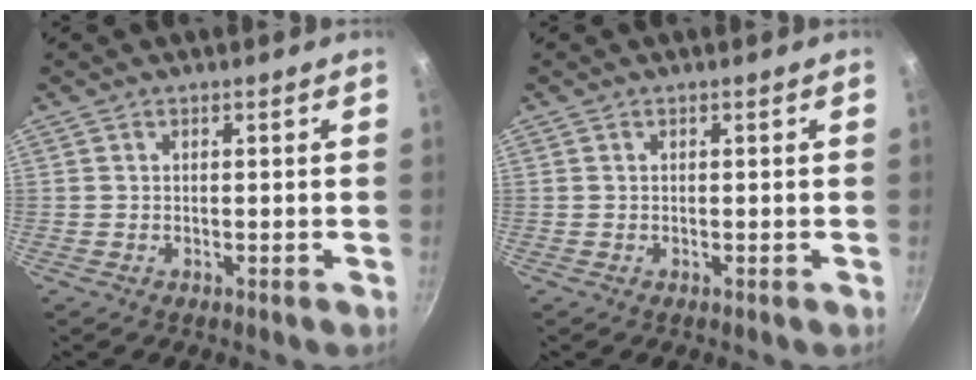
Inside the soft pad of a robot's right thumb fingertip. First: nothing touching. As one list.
[{"total": 0.0}]